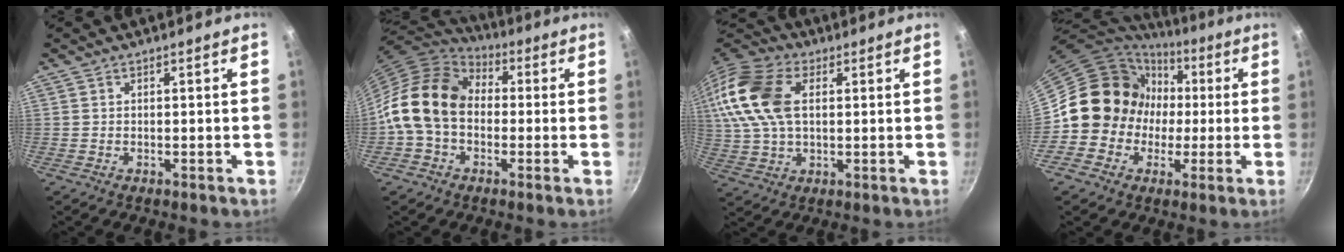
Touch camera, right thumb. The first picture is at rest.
{"total": 15.4, "force": [-0.3, 11.6, 10.1], "torque": [-0.158, 0.037, -0.023]}
{"total": 18.5, "force": [4.0, 11.7, 13.7], "torque": [-0.283, 0.018, 0.066]}
{"total": 15.0, "force": [-0.2, 14.2, 4.7], "torque": [-0.029, 0.027, -0.015]}